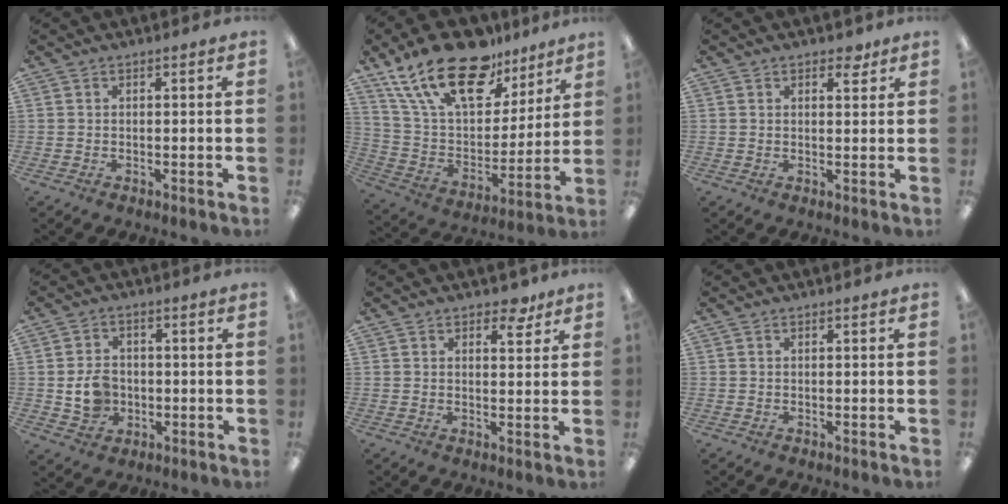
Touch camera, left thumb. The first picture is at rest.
{"total": 23.2, "force": [15.7, 11.2, 12.9], "torque": [-0.242, -0.090, 0.281]}
{"total": 3.2, "force": [2.2, 1.7, 1.5], "torque": [-0.008, -0.006, 0.035]}
{"total": 7.1, "force": [-0.8, 5.9, 3.9], "torque": [-0.070, 0.007, -0.013]}
{"total": 5.0, "force": [3.6, 2.5, 2.5], "torque": [-0.015, -0.015, 0.057]}
{"total": 0.0}